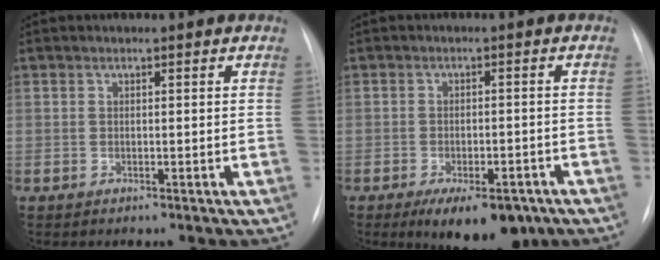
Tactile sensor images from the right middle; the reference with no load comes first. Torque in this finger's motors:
{"motor_torque": [1.08, -0.99, 0.17, 0.07]}